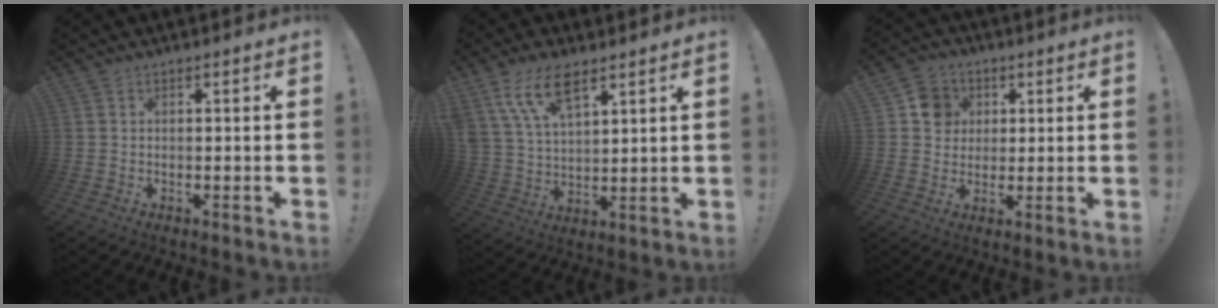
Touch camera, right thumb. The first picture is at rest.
{"total": 12.3, "force": [7.7, 5.7, 7.6], "torque": [-0.160, -0.026, 0.144]}
{"total": 8.7, "force": [2.3, 8.1, 2.2], "torque": [-0.021, -0.007, 0.047]}